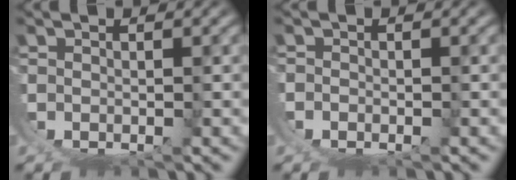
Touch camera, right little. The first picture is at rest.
{"total": 2.0, "force": [-0.3, 1.9, 0.6], "torque": [-0.025, -0.005, -0.006]}